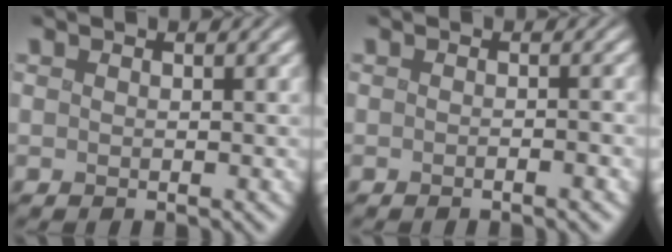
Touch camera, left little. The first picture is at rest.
{"total": 1.7, "force": [-0.4, 0.7, 1.5], "torque": [-0.005, 0.000, -0.015]}